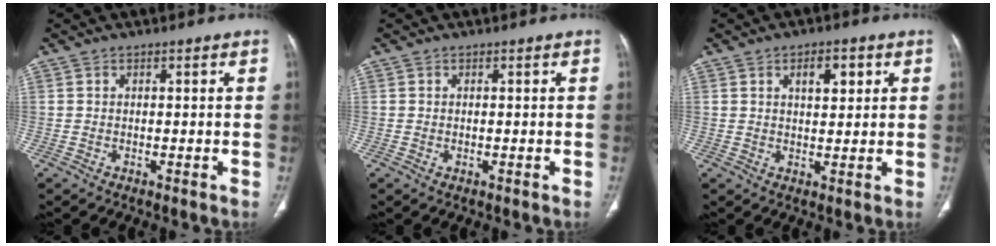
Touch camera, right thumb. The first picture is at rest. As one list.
[{"total": 0.5, "force": [-0.1, 0.2, 0.4], "torque": [-0.011, 0.000, 0.001]}, {"total": 5.0, "force": [2.1, 2.5, 3.8], "torque": [-0.045, -0.007, 0.031]}]